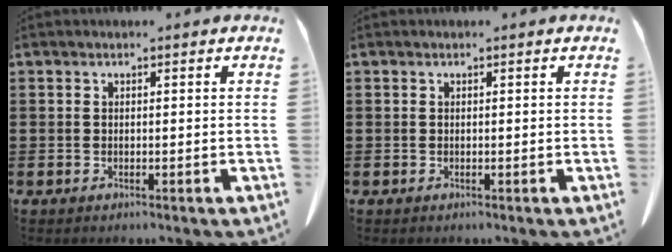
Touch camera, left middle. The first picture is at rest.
{"total": 0.0}